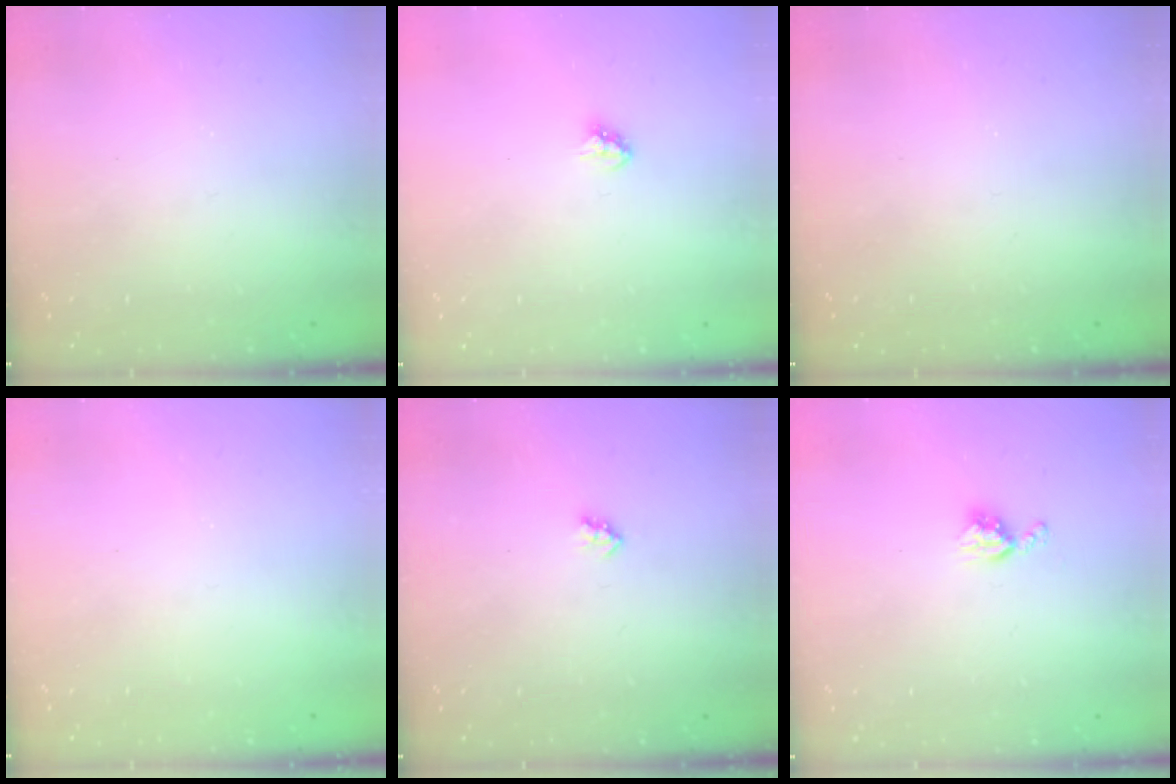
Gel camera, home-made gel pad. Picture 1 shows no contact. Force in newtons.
{"total": 2.9, "press": 2.9, "slide": 0.2}
{"total": 0.0}
{"total": 0.0}
{"total": 2.0, "press": 2.0, "slide": 0.3}
{"total": 5.1, "press": 5.1, "slide": 0.7}